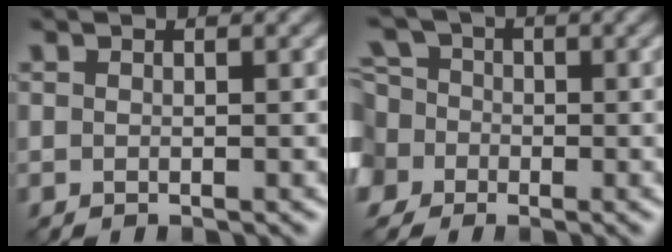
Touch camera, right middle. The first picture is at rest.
{"total": 6.3, "force": [-0.3, 5.8, 2.3], "torque": [-0.051, 0.031, -0.056]}